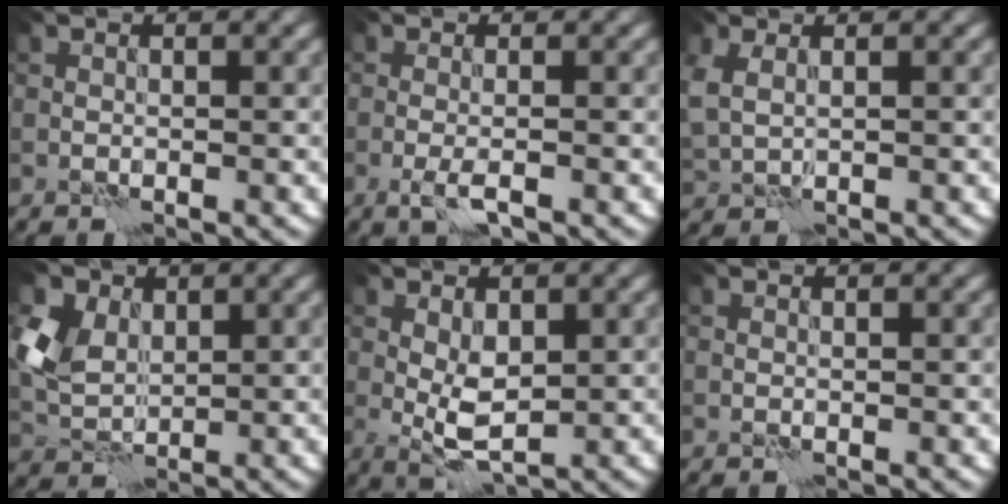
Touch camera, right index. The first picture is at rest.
{"total": 1.8, "force": [-0.8, 0.2, 1.6], "torque": [-0.032, 0.001, -0.020]}
{"total": 2.7, "force": [1.1, 1.8, 1.6], "torque": [-0.046, 0.002, 0.032]}
{"total": 5.8, "force": [2.0, 4.1, 3.5], "torque": [-0.089, 0.011, 0.033]}
{"total": 3.2, "force": [0.2, 1.5, 2.9], "torque": [-0.057, -0.002, 0.007]}
{"total": 0.0}